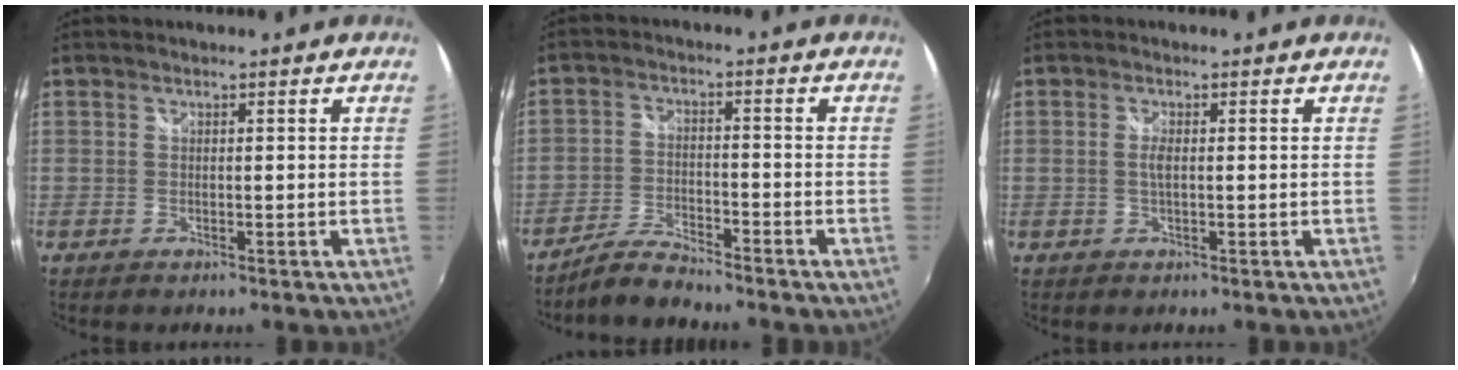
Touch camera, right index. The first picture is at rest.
{"total": 5.3, "force": [-5.0, 0.8, 1.7], "torque": [-0.048, 0.002, -0.098]}
{"total": 1.6, "force": [0.0, 0.4, 1.6], "torque": [-0.032, -0.001, -0.001]}